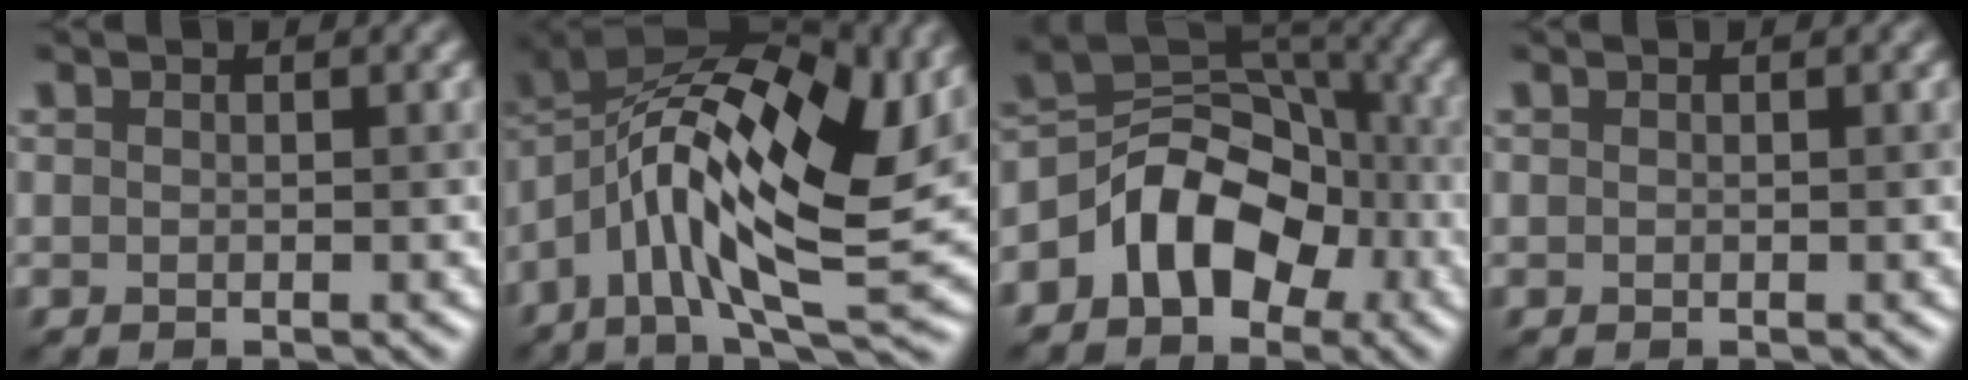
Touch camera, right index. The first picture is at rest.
{"total": 15.3, "force": [2.1, 6.3, 13.8], "torque": [-0.239, 0.015, 0.038]}
{"total": 7.2, "force": [-3.0, 5.0, 4.2], "torque": [-0.044, 0.020, -0.062]}
{"total": 0.0}